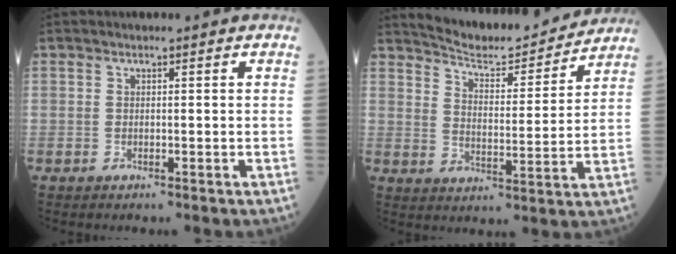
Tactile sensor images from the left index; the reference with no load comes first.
{"total": 13.0, "force": [12.5, 1.6, 3.0], "torque": [-0.049, -0.005, 0.186]}